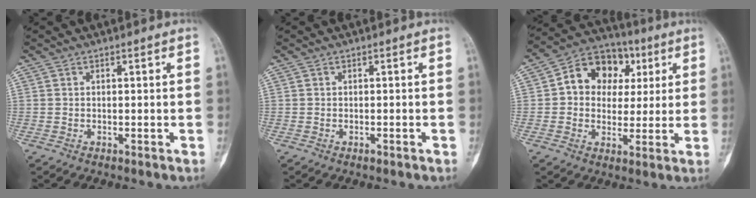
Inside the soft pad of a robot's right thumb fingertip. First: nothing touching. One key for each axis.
{"total": 0.5, "fx": -0.4, "fy": 0.2, "fz": 0.3, "tx": -0.006, "ty": 0.000, "tz": -0.006}
{"total": 13.1, "fx": 3.1, "fy": 10.6, "fz": 7.1, "tx": -0.067, "ty": 0.012, "tz": 0.041}